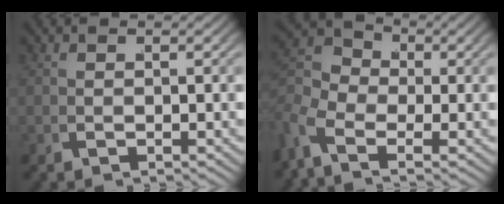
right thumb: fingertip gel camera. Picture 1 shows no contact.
{"total": 5.9, "force": [0.3, 4.0, 4.3], "torque": [-0.095, -0.011, 0.002]}